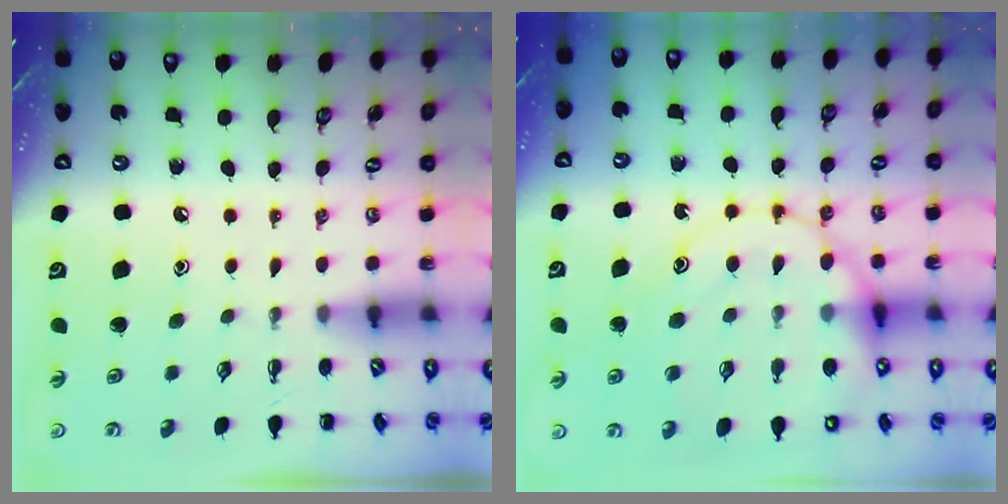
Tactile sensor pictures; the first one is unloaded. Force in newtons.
{"total": 18.5, "press": 18.3, "slide": 2.5}